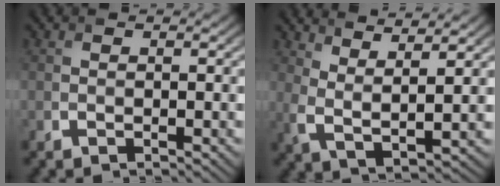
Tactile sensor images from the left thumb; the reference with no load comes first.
{"total": 6.0, "force": [4.5, 1.2, 3.8], "torque": [-0.084, -0.005, 0.088]}